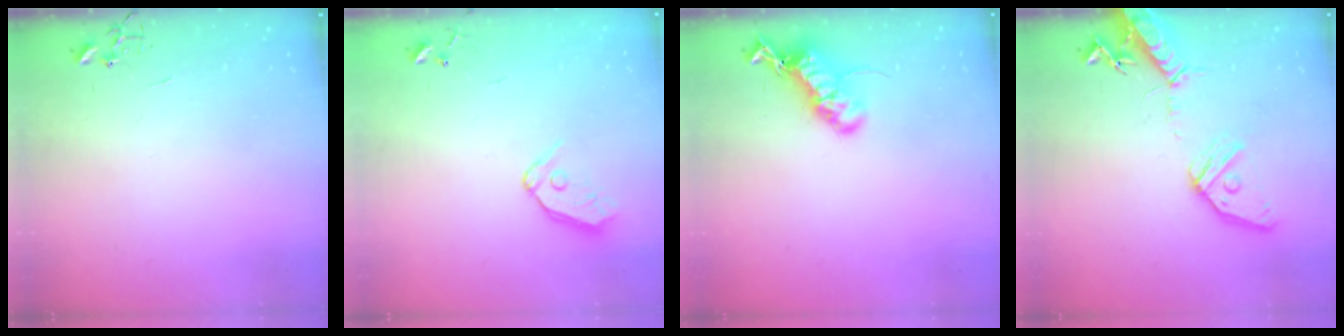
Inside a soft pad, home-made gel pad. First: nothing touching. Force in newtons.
{"total": 8.7, "press": 8.7, "slide": 1.0}
{"total": 16.8, "press": 16.7, "slide": 0.8}
{"total": 16.6, "press": 16.2, "slide": 3.2}